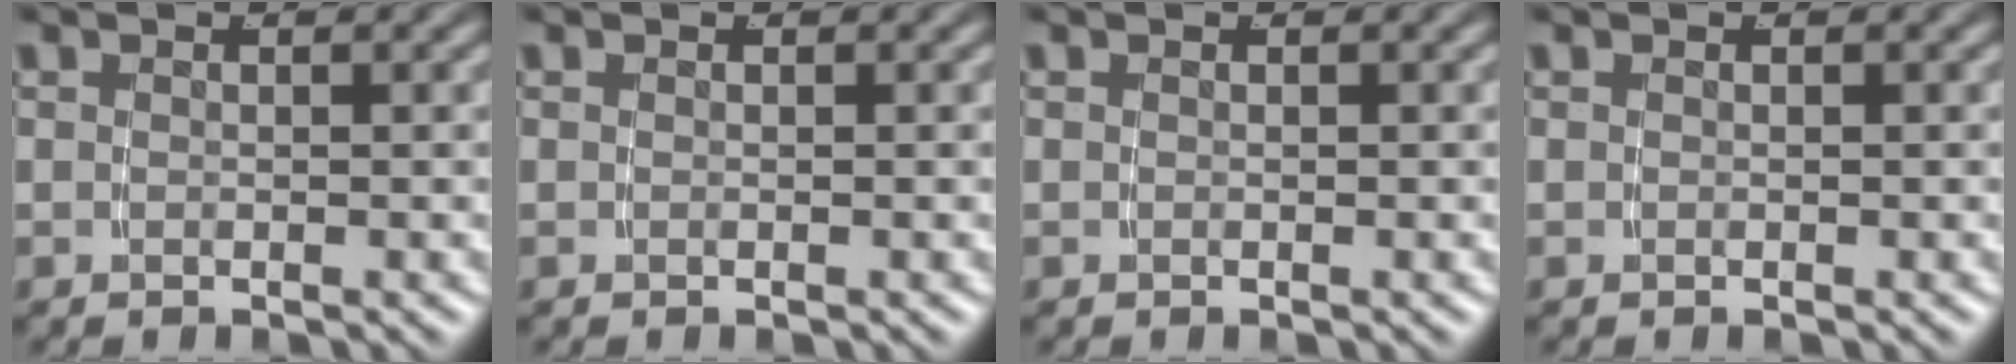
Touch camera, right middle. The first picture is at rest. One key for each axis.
{"total": 0.0}
{"total": 0.0}
{"total": 0.0}